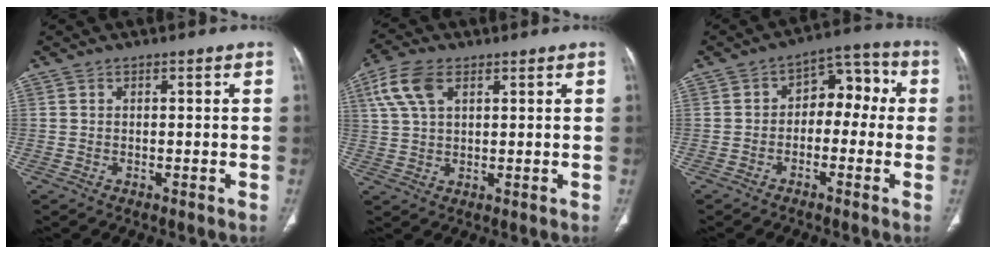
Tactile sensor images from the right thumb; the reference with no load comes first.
{"total": 7.9, "force": [3.4, 4.4, 5.6], "torque": [-0.122, 0.007, 0.069]}
{"total": 8.6, "force": [-0.5, 5.8, 6.3], "torque": [-0.046, 0.047, -0.022]}